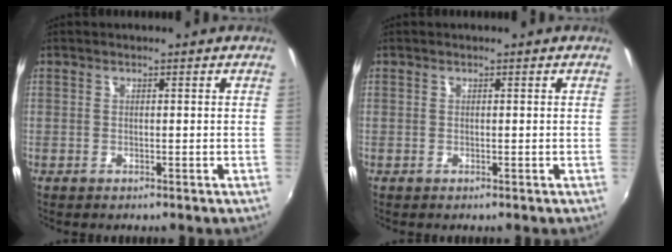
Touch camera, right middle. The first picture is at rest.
{"total": 0.0}